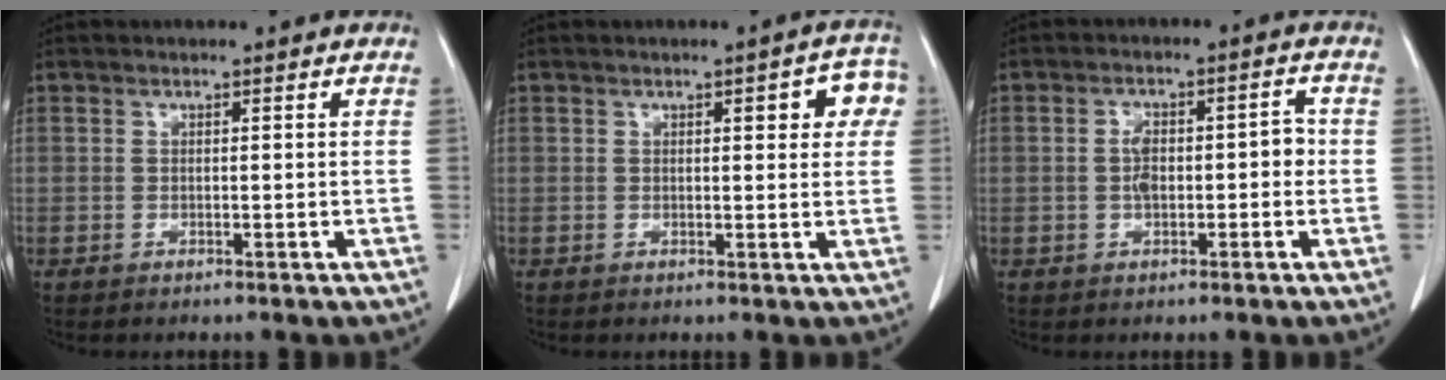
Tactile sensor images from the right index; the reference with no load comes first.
{"total": 5.5, "force": [1.8, 1.8, 4.9], "torque": [-0.044, 0.015, 0.015]}
{"total": 5.2, "force": [-0.5, 2.5, 4.6], "torque": [-0.076, 0.023, -0.008]}